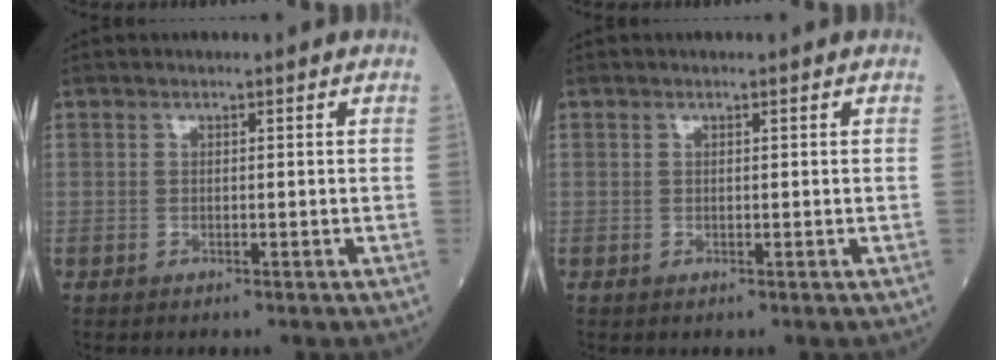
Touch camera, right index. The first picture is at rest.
{"total": 0.0}